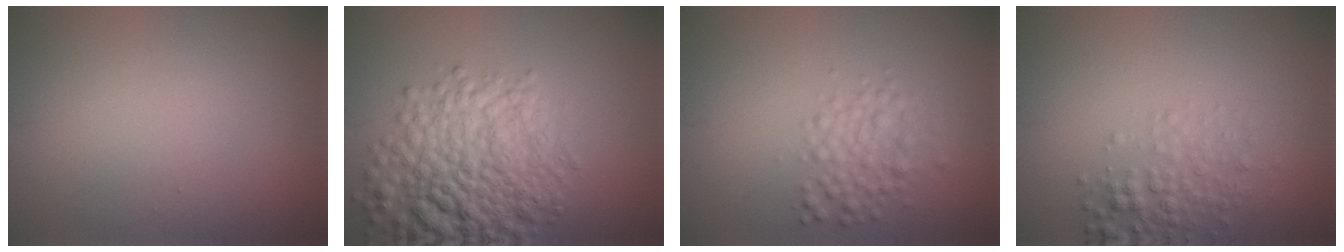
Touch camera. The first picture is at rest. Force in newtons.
{"total": 9.2, "press": 9.2, "slide": 0.5}
{"total": 2.8, "press": 2.8, "slide": 0.0}
{"total": 2.6, "press": 2.6, "slide": 0.1}